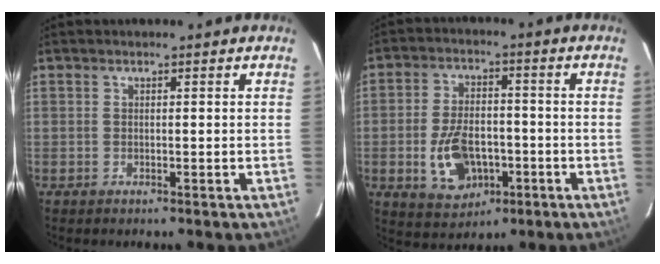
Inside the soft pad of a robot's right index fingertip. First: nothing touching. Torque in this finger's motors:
{"motor_torque": [0.88, -0.03, 0.27, 0.09]}